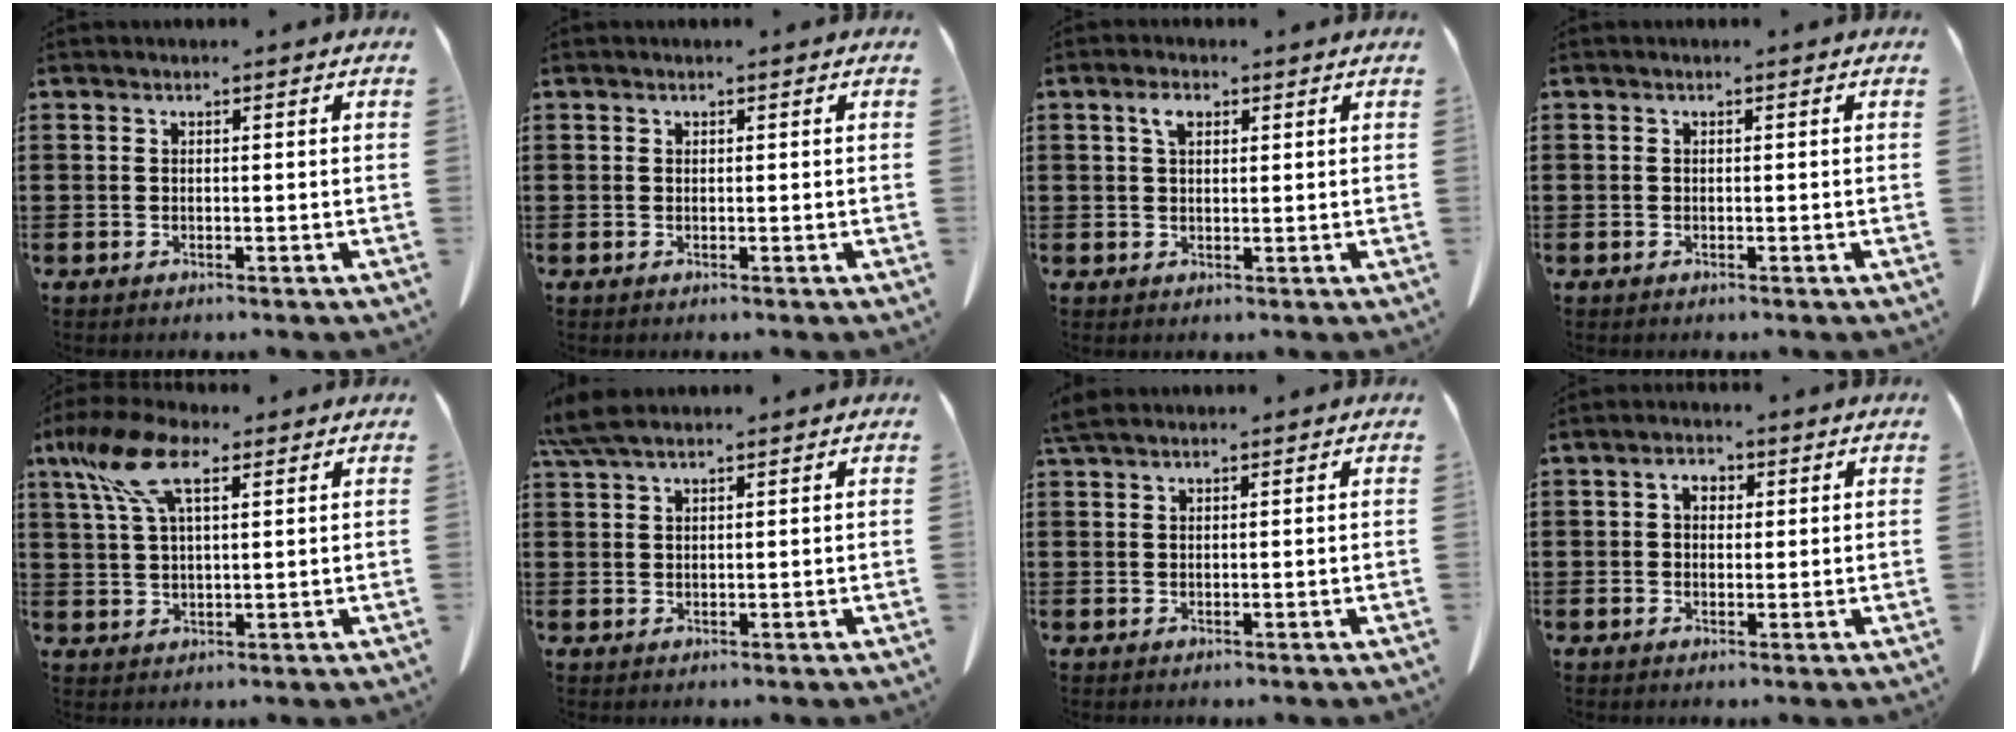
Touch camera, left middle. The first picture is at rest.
{"total": 0.0}
{"total": 2.9, "force": [1.4, 1.5, 2.1], "torque": [-0.039, 0.002, 0.024]}
{"total": 0.0}
{"total": 9.8, "force": [5.3, 3.6, 7.4], "torque": [-0.177, -0.004, 0.092]}
{"total": 4.1, "force": [3.2, 0.8, 2.4], "torque": [-0.056, -0.001, 0.062]}
{"total": 1.9, "force": [1.5, 0.3, 1.0], "torque": [-0.024, -0.001, 0.030]}
{"total": 2.8, "force": [0.9, 1.9, 1.9], "torque": [-0.037, 0.005, 0.013]}